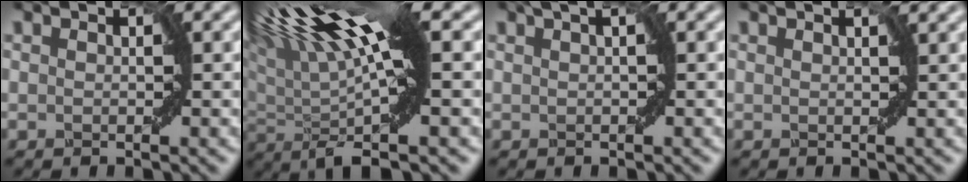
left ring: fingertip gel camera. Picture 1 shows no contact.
{"total": 13.8, "force": [3.3, 3.0, 13.0], "torque": [-0.237, 0.019, 0.057]}
{"total": 1.4, "force": [0.6, 0.0, 1.3], "torque": [-0.024, 0.002, 0.009]}
{"total": 0.9, "force": [0.7, -0.1, 0.5], "torque": [-0.009, 0.000, 0.015]}